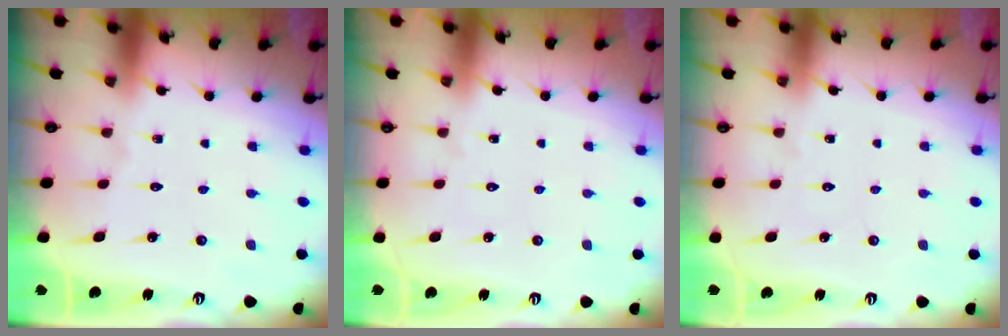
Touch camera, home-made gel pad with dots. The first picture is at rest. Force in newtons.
{"total": 0.0}
{"total": 0.0}